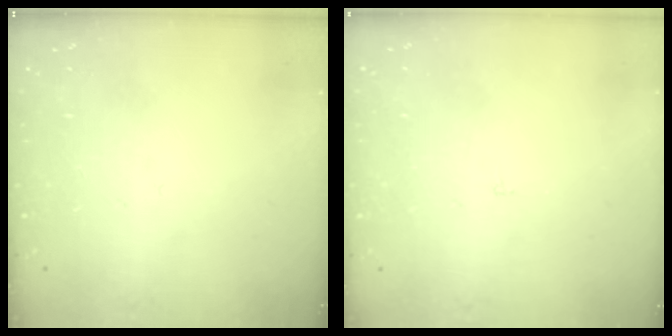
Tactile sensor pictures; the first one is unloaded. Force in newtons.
{"total": 2.3, "press": 2.3, "slide": 0.2}